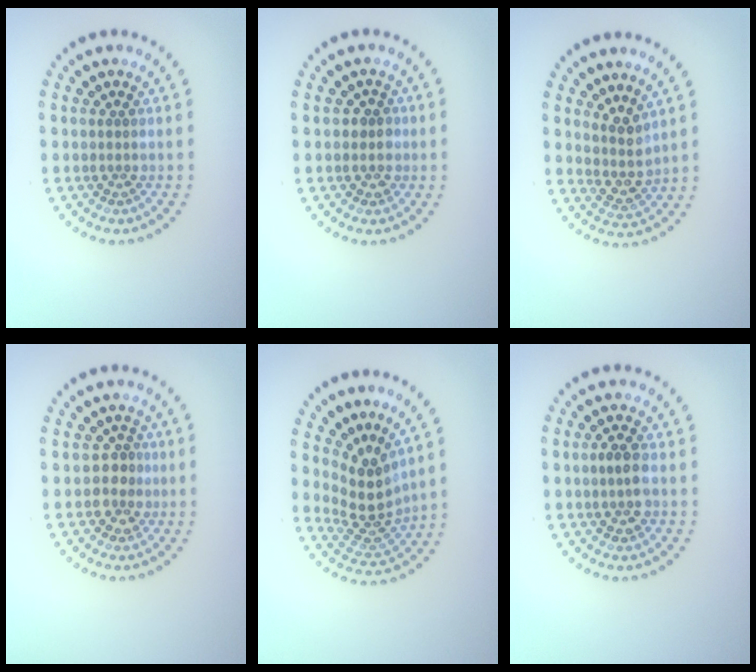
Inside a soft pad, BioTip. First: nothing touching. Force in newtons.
{"total": 1.2, "press": 1.0, "slide": 0.7}
{"total": 2.4, "press": 1.9, "slide": 1.5}
{"total": 2.1, "press": 1.9, "slide": 0.9}
{"total": 3.9, "press": 2.8, "slide": 2.7}
{"total": 2.2, "press": 2.2, "slide": 0.2}